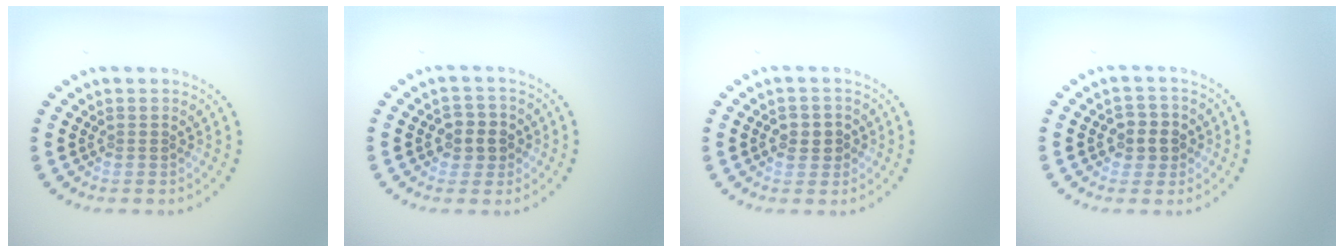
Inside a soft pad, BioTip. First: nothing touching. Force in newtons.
{"total": 2.7, "press": 2.6, "slide": 0.8}
{"total": 2.1, "press": 2.0, "slide": 0.4}
{"total": 2.7, "press": 2.6, "slide": 0.8}